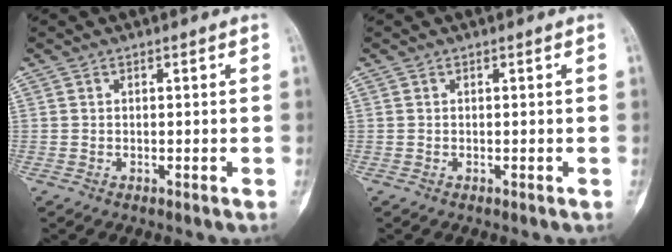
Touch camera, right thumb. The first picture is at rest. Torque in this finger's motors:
{"motor_torque": [0.00, 0.00, 0.00, 0.00, 0.00]}